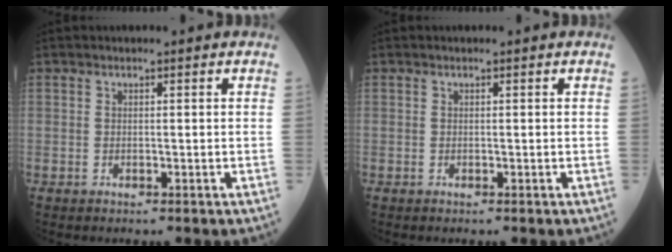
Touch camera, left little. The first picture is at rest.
{"total": 0.0}